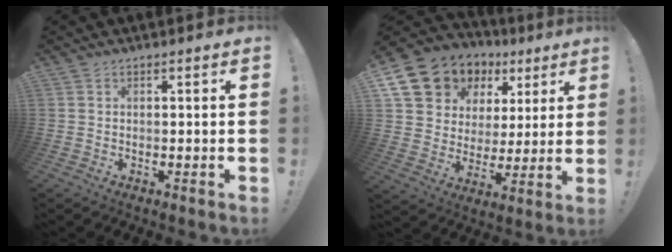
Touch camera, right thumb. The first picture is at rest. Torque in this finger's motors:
{"motor_torque": [2.02, 2.83, 1.64, 0.74, 0.46]}